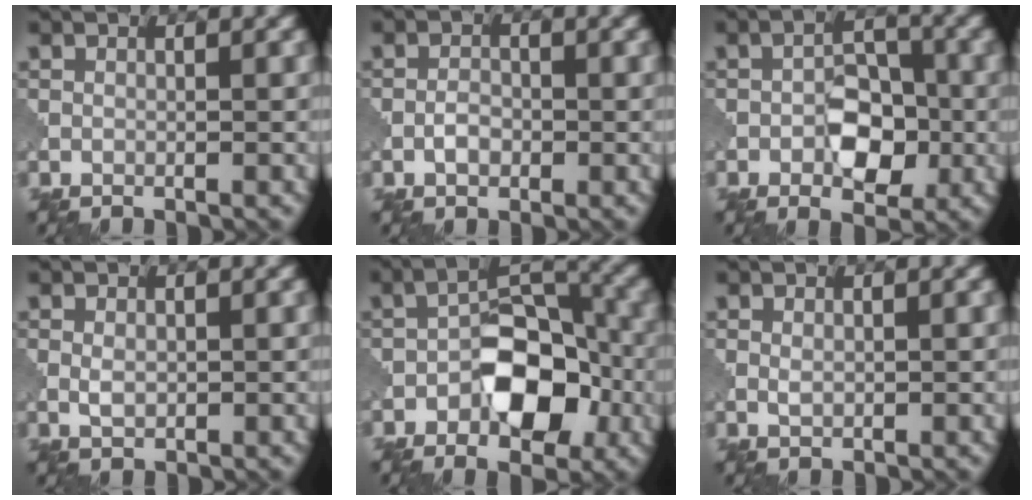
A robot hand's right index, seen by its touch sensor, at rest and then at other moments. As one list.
[{"total": 1.2, "force": [-0.2, 0.8, 0.8], "torque": [-0.015, 0.003, -0.002]}, {"total": 4.2, "force": [-0.9, 2.6, 3.2], "torque": [-0.041, 0.007, -0.008]}, {"total": 1.2, "force": [0.5, 0.8, 0.7], "torque": [-0.020, -0.003, 0.013]}, {"total": 7.3, "force": [-2.3, 4.1, 5.6], "torque": [-0.074, 0.016, -0.039]}, {"total": 0.8, "force": [0.6, 0.4, 0.5], "torque": [-0.017, -0.003, 0.016]}]